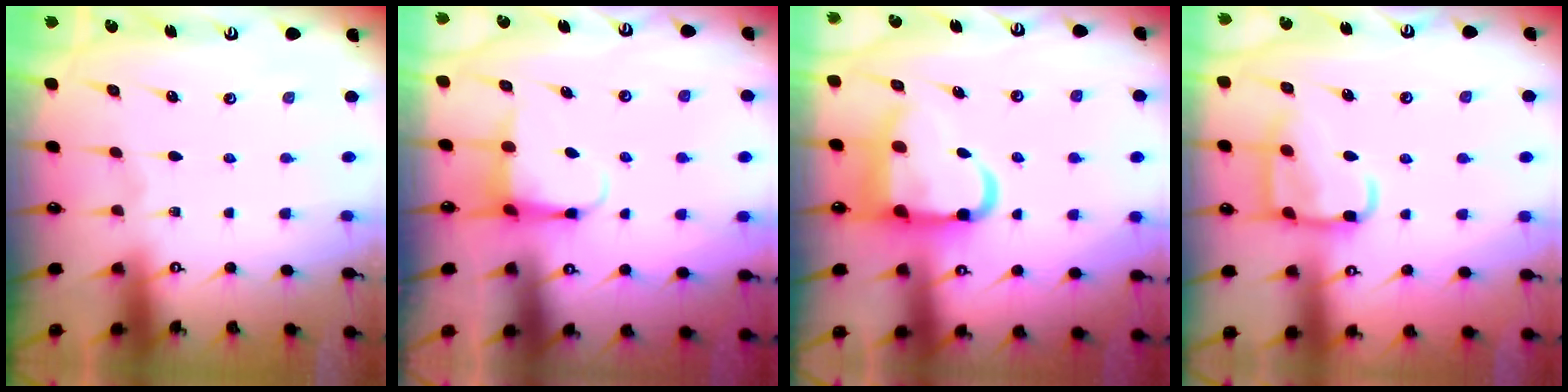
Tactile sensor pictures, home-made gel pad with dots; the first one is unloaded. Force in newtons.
{"total": 4.6, "press": 4.5, "slide": 0.5}
{"total": 12.8, "press": 12.7, "slide": 1.7}
{"total": 12.3, "press": 12.2, "slide": 1.3}